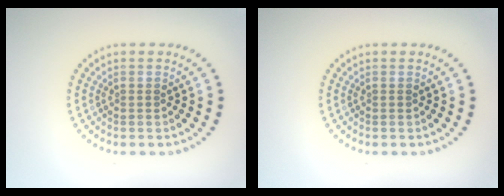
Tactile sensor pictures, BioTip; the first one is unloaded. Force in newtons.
{"total": 0.0}